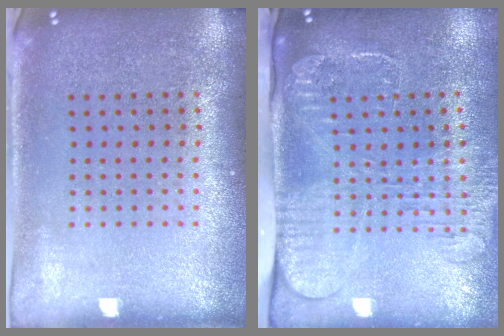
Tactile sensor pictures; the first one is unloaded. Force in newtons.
{"total": 2.6, "press": 2.1, "slide": 1.6}